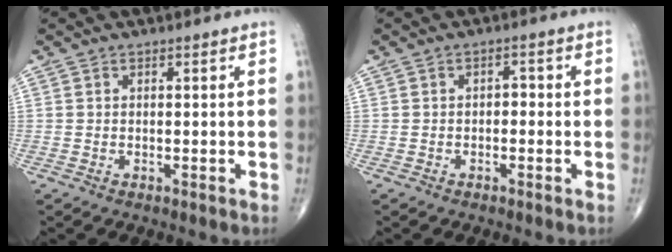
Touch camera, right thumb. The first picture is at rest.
{"total": 1.7, "force": [-0.3, 1.2, 1.3], "torque": [-0.007, 0.008, -0.010]}